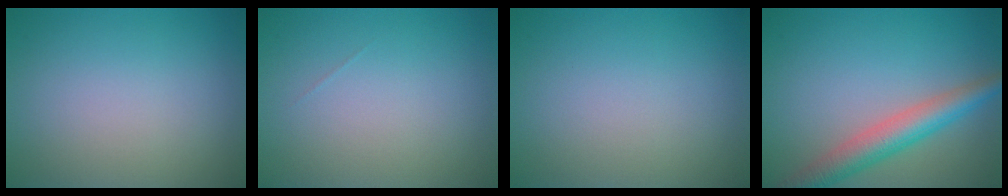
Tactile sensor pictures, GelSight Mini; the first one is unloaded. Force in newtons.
{"total": 0.0}
{"total": 0.0}
{"total": 5.0, "press": 5.0, "slide": 0.2}